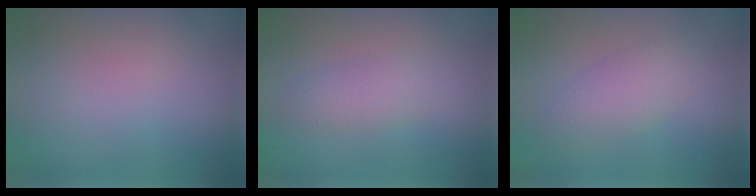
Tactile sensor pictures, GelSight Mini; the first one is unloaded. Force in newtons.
{"total": 2.1, "press": 2.1, "slide": 0.1}
{"total": 2.6, "press": 2.6, "slide": 0.1}